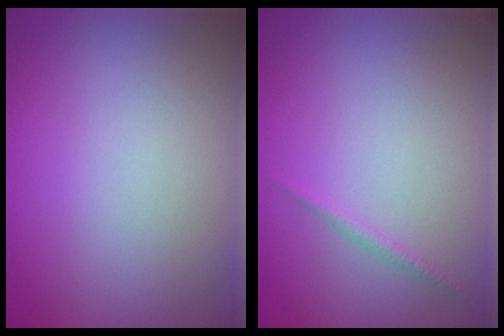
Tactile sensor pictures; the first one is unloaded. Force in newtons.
{"total": 0.7, "press": 0.7, "slide": 0.0}